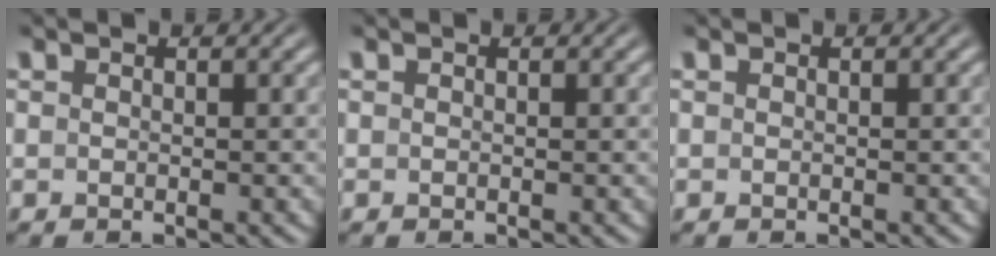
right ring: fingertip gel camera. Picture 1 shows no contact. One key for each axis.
{"total": 0.0}
{"total": 0.0}